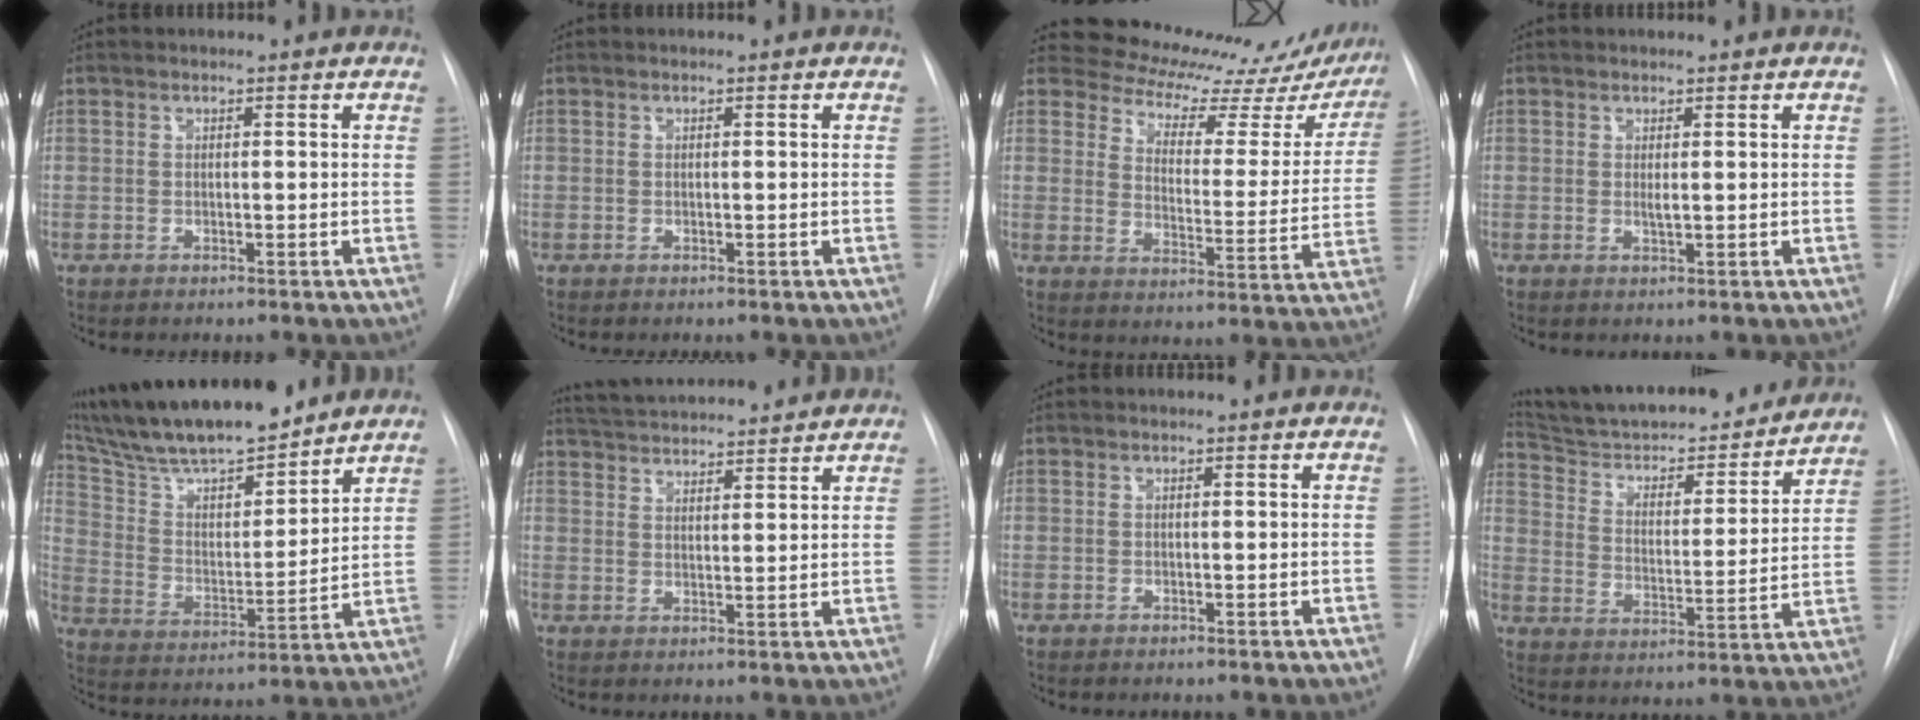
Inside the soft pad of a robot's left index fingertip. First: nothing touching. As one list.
[{"total": 0.0}, {"total": 20.1, "force": [18.4, 6.5, 4.9], "torque": [-0.055, -0.055, 0.214]}, {"total": 0.8, "force": [-0.6, 0.2, 0.5], "torque": [-0.014, -0.010, -0.006]}, {"total": 19.2, "force": [16.5, 2.9, 9.4], "torque": [-0.172, 0.006, 0.289]}, {"total": 12.7, "force": [12.1, 1.7, 3.8], "torque": [-0.069, 0.024, 0.180]}, {"total": 0.0}, {"total": 22.7, "force": [20.9, 4.3, 7.9], "torque": [-0.119, -0.024, 0.299]}]